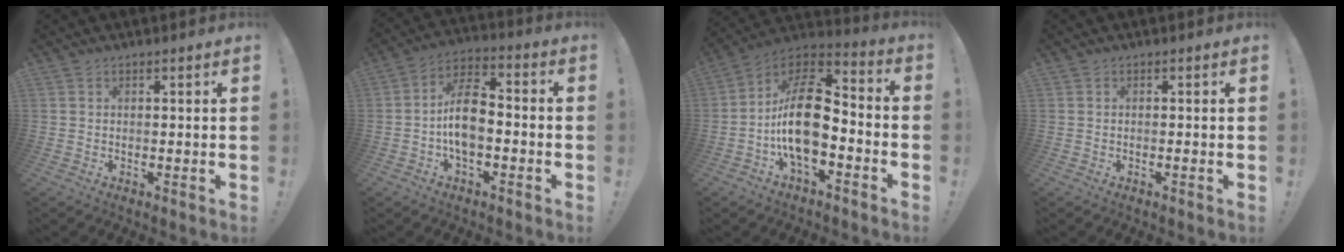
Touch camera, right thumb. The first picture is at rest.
{"total": 11.7, "force": [-2.3, 6.7, 9.4], "torque": [-0.174, 0.015, -0.041]}
{"total": 18.4, "force": [-3.5, 9.8, 15.1], "torque": [-0.285, 0.025, -0.055]}
{"total": 0.7, "force": [-0.3, -0.2, 0.6], "torque": [-0.008, -0.002, -0.005]}